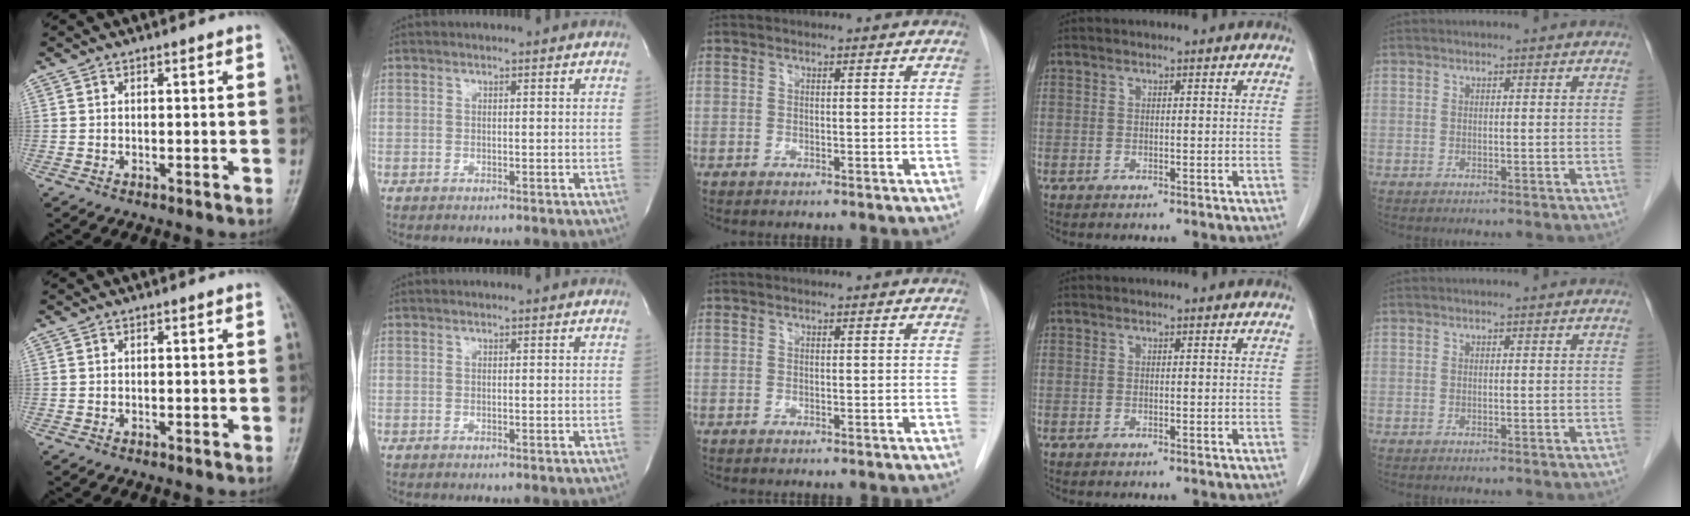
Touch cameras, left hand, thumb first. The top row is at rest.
{}